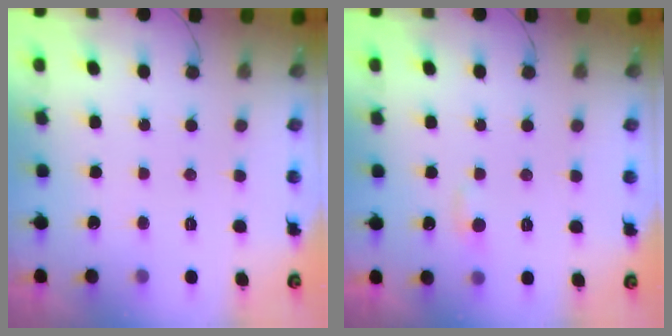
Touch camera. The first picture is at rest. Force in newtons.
{"total": 3.3, "press": 3.3, "slide": 0.4}